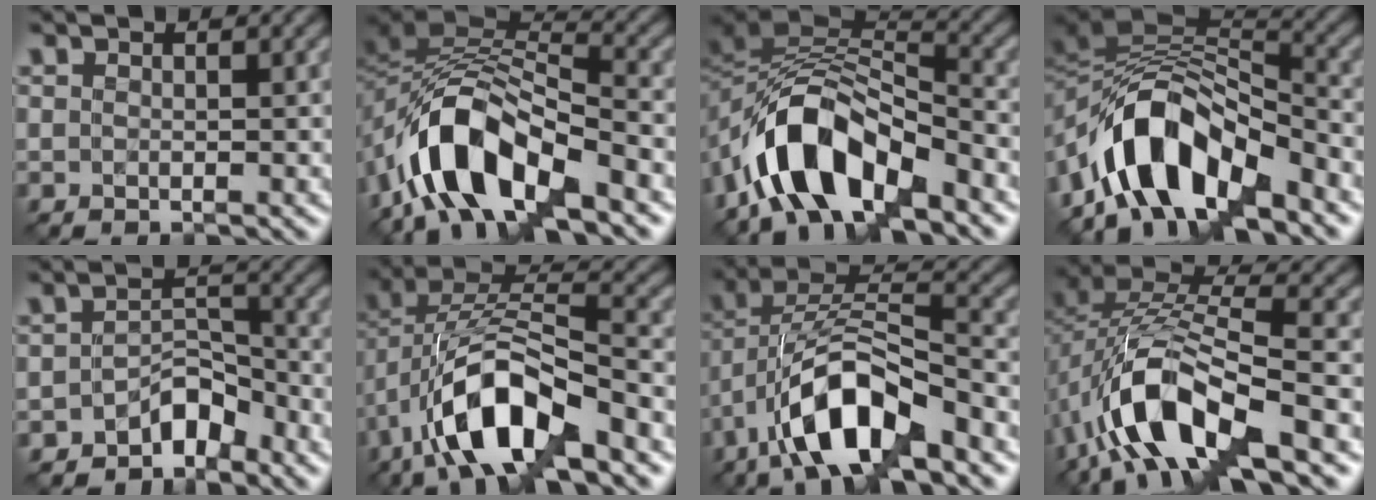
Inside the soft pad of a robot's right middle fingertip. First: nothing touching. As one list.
[{"total": 10.9, "force": [-6.1, 5.2, 7.3], "torque": [-0.128, 0.009, -0.120]}, {"total": 9.8, "force": [-5.7, 5.0, 6.3], "torque": [-0.098, 0.011, -0.109]}, {"total": 9.9, "force": [-5.7, 4.8, 6.5], "torque": [-0.094, 0.015, -0.109]}, {"total": 3.3, "force": [-2.6, 1.5, 1.3], "torque": [-0.012, 0.015, -0.047]}, {"total": 10.7, "force": [-5.0, 4.4, 8.4], "torque": [-0.156, 0.017, -0.096]}, {"total": 9.8, "force": [-5.2, 3.6, 7.4], "torque": [-0.132, 0.018, -0.096]}, {"total": 10.9, "force": [-5.1, 4.5, 8.5], "torque": [-0.168, 0.007, -0.101]}]